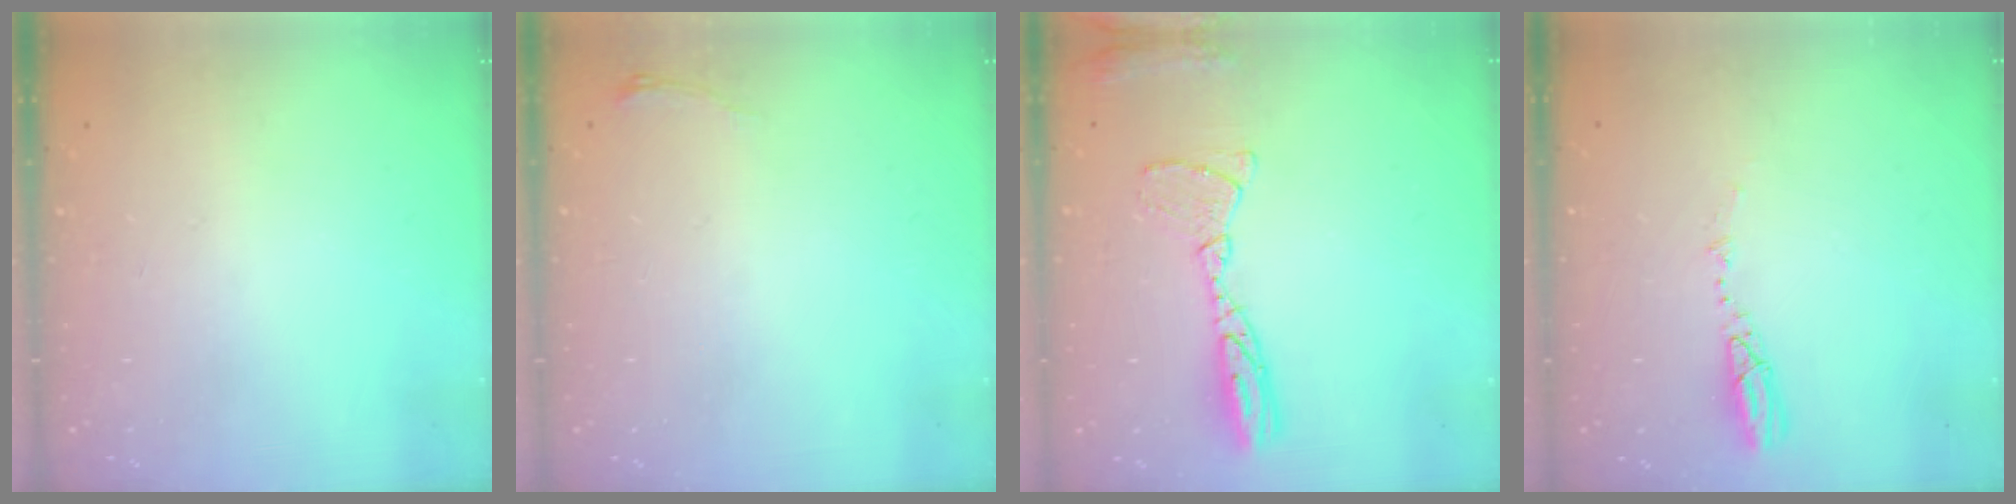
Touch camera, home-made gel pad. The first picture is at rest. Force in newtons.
{"total": 3.6, "press": 3.6, "slide": 0.5}
{"total": 11.3, "press": 11.3, "slide": 1.0}
{"total": 4.4, "press": 4.4, "slide": 0.4}